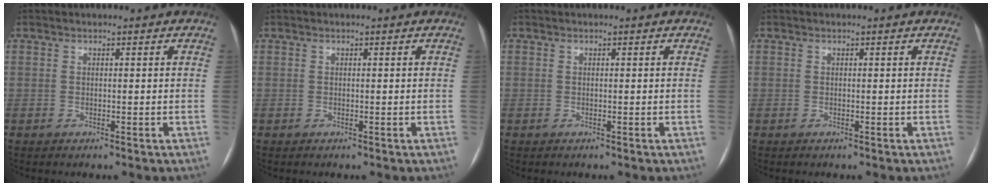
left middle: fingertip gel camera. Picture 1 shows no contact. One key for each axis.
{"total": 0.0}
{"total": 0.0}
{"total": 0.0}